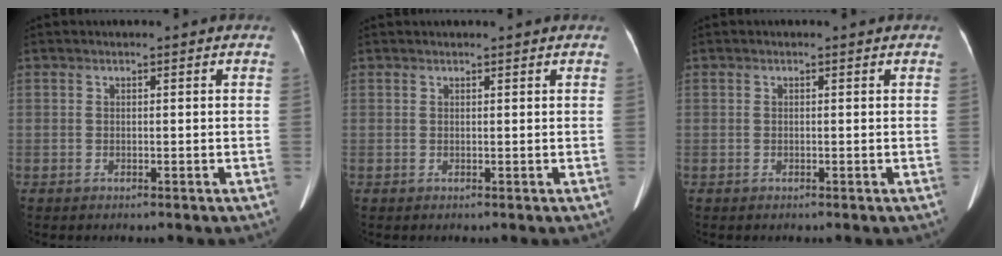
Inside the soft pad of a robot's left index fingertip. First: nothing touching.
{"total": 3.0, "force": [2.9, 0.1, 0.9], "torque": [-0.012, 0.021, 0.034]}
{"total": 0.0}